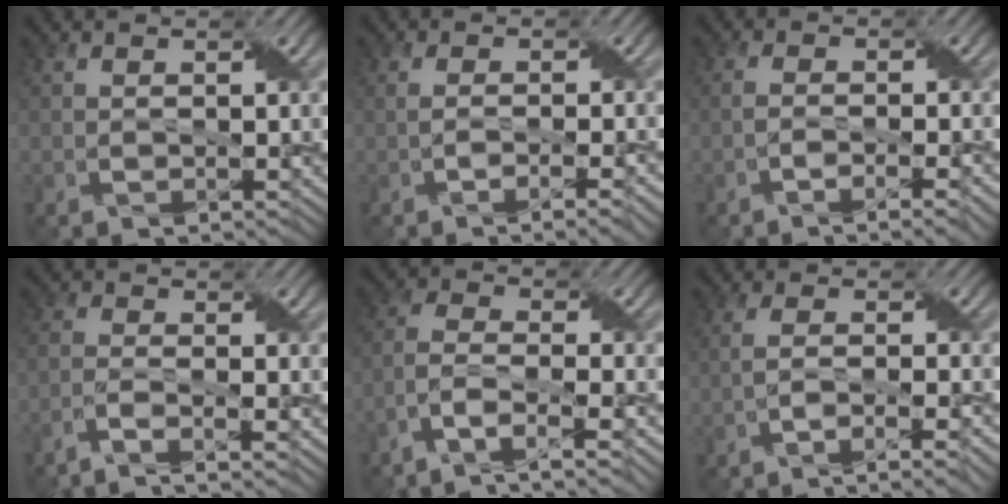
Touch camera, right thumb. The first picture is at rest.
{"total": 3.7, "force": [-1.4, 1.1, 3.2], "torque": [-0.045, -0.007, -0.018]}
{"total": 4.4, "force": [-2.6, 0.9, 3.4], "torque": [-0.053, 0.001, -0.045]}
{"total": 3.5, "force": [-2.7, 0.4, 2.2], "torque": [-0.037, 0.003, -0.066]}
{"total": 7.6, "force": [-5.3, 2.1, 5.0], "torque": [-0.106, 0.000, -0.107]}
{"total": 4.9, "force": [-2.8, 1.0, 4.0], "torque": [-0.060, 0.001, -0.054]}